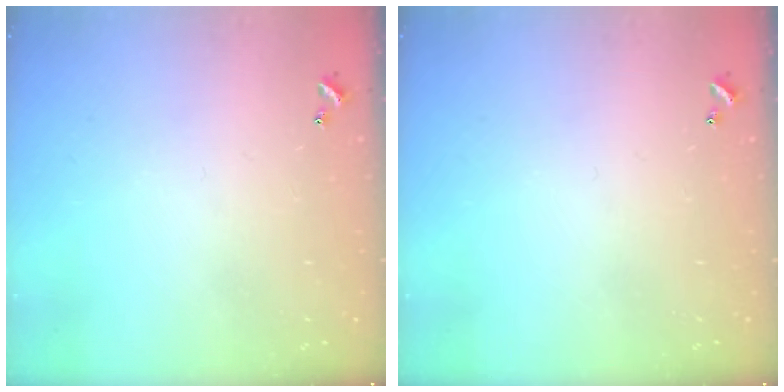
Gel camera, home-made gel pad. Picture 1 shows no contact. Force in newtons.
{"total": 0.0}